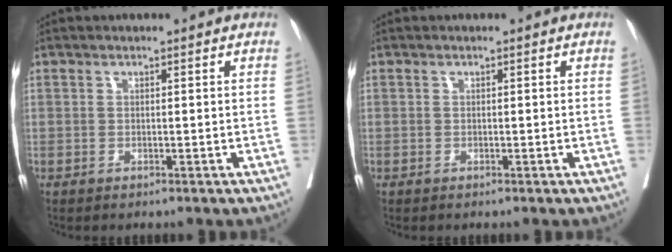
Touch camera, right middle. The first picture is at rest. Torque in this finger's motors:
{"motor_torque": [-0.11, 0.01, -0.25, -0.21]}